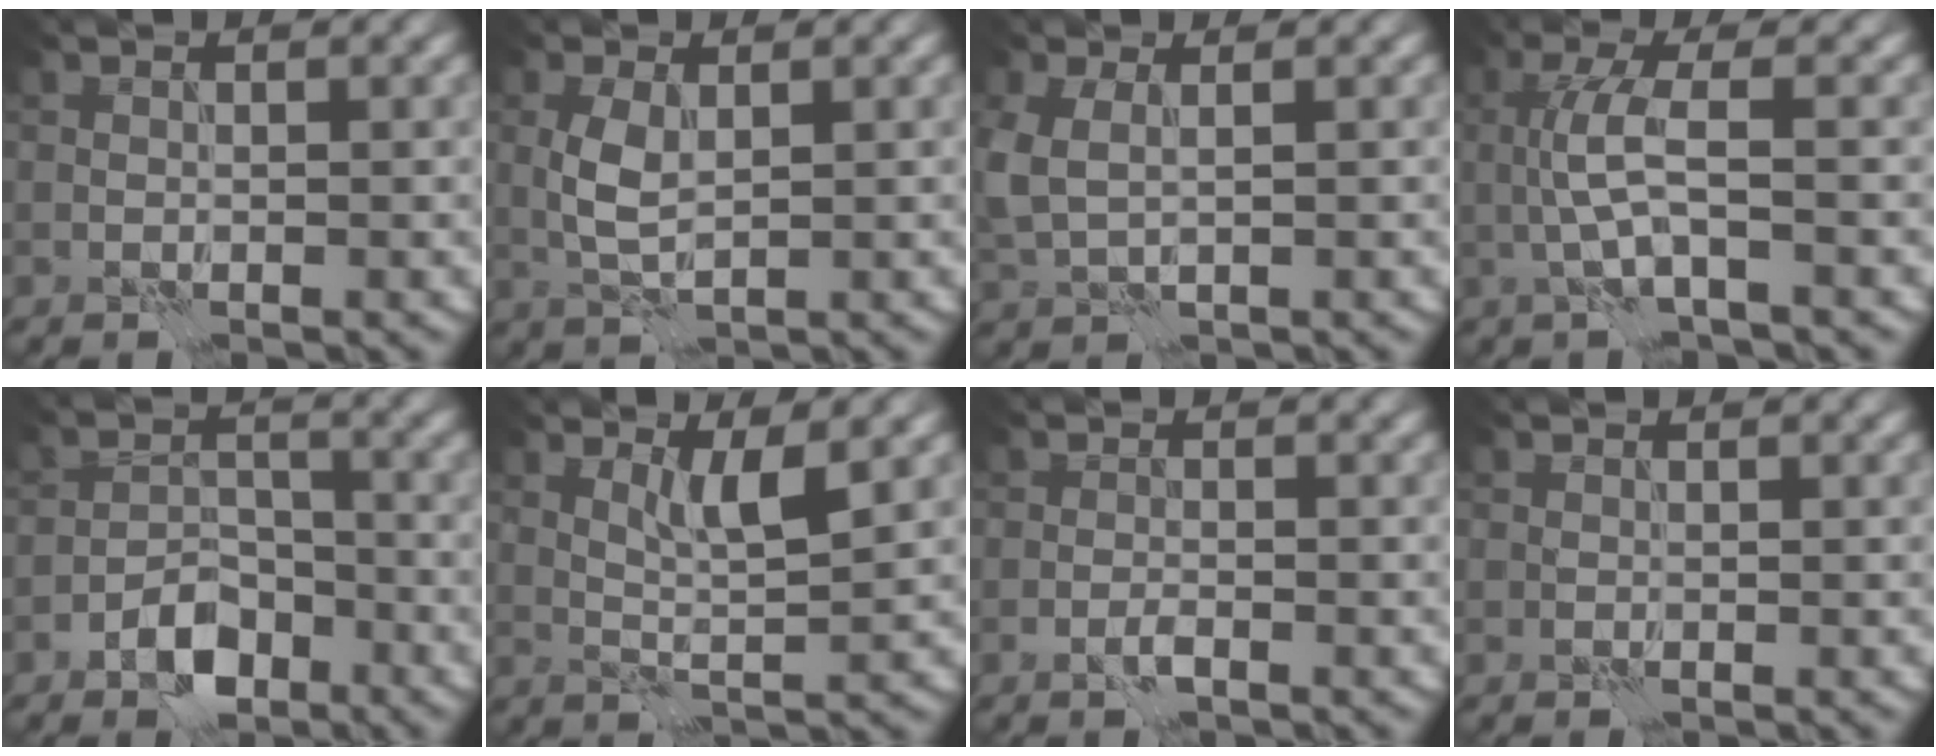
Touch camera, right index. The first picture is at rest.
{"total": 2.8, "force": [0.4, 1.3, 2.4], "torque": [-0.057, 0.001, 0.010]}
{"total": 2.9, "force": [0.3, 1.6, 2.3], "torque": [-0.068, -0.004, 0.013]}
{"total": 3.8, "force": [-0.1, 0.8, 3.7], "torque": [-0.082, 0.002, -0.003]}
{"total": 4.2, "force": [-2.7, 2.3, 2.2], "torque": [-0.030, 0.004, -0.053]}
{"total": 2.8, "force": [1.2, 0.2, 2.5], "torque": [-0.051, -0.008, 0.026]}
{"total": 1.1, "force": [-0.7, 0.3, 0.8], "torque": [-0.019, 0.001, -0.016]}
{"total": 0.0}